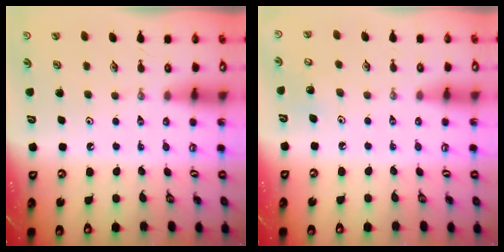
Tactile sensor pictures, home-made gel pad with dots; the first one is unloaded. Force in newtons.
{"total": 5.1, "press": 5.0, "slide": 0.9}